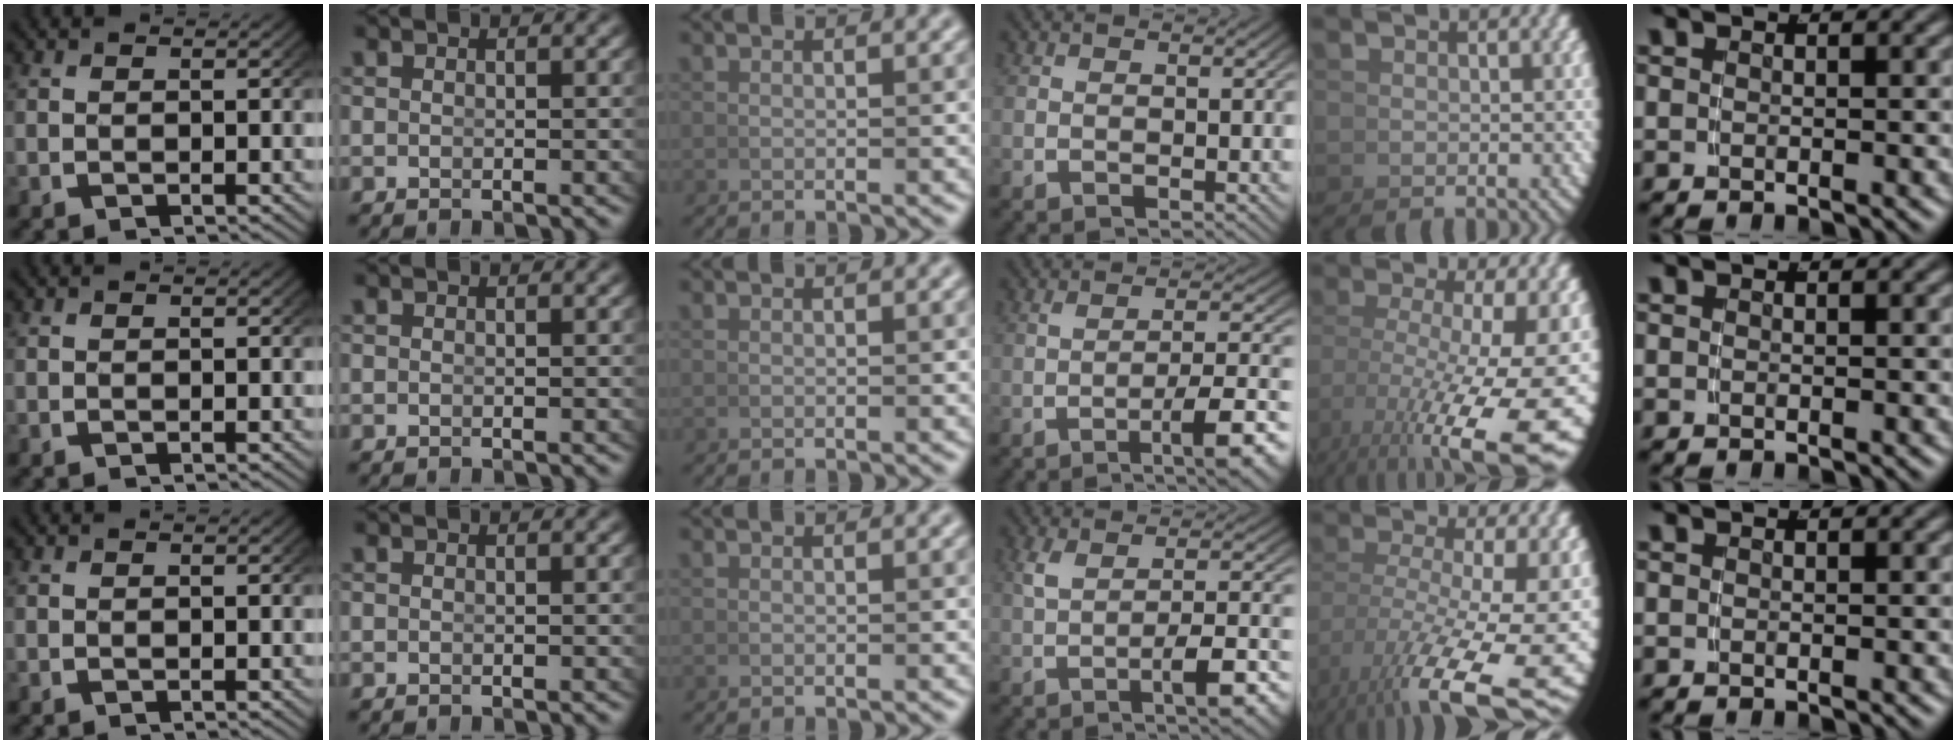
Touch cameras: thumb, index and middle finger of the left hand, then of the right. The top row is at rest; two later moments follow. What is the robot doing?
{"motion": "lift_and_place", "object": "cup"}